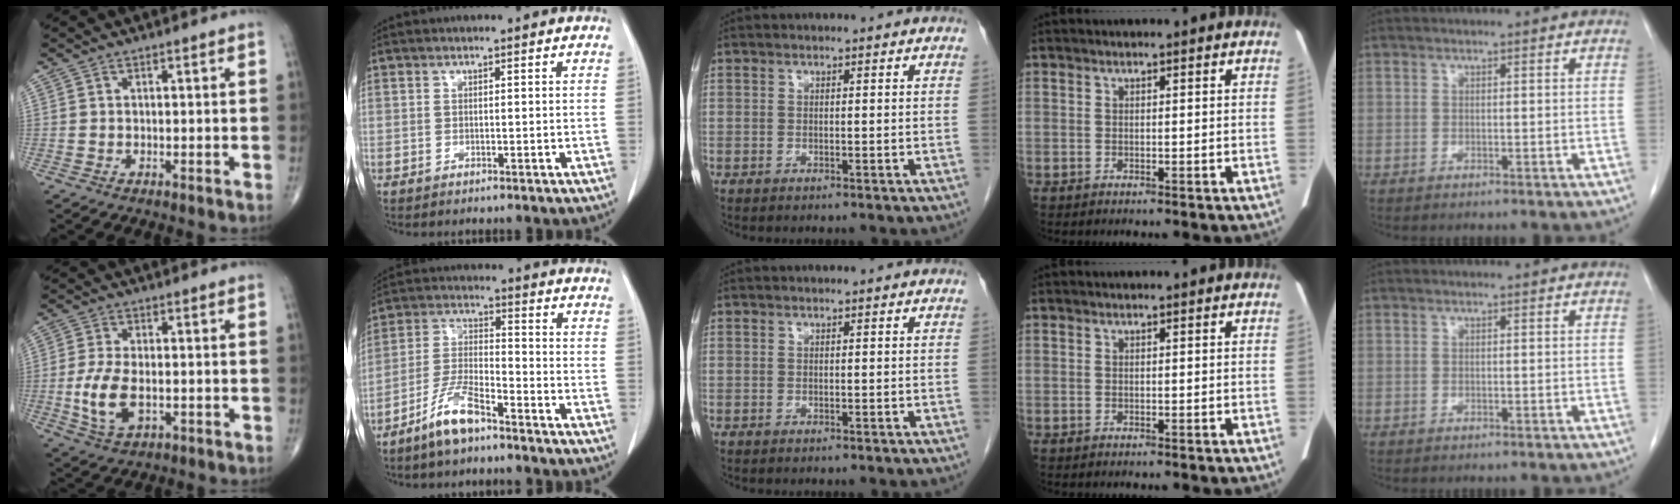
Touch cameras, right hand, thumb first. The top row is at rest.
{"thumb": {"total": 8.2, "force": [-1.6, 4.3, 6.8], "torque": [-0.141, -0.001, -0.027]}, "index": {"total": 7.9, "force": [-5.8, 1.8, 5.0], "torque": [-0.114, -0.009, -0.116]}}